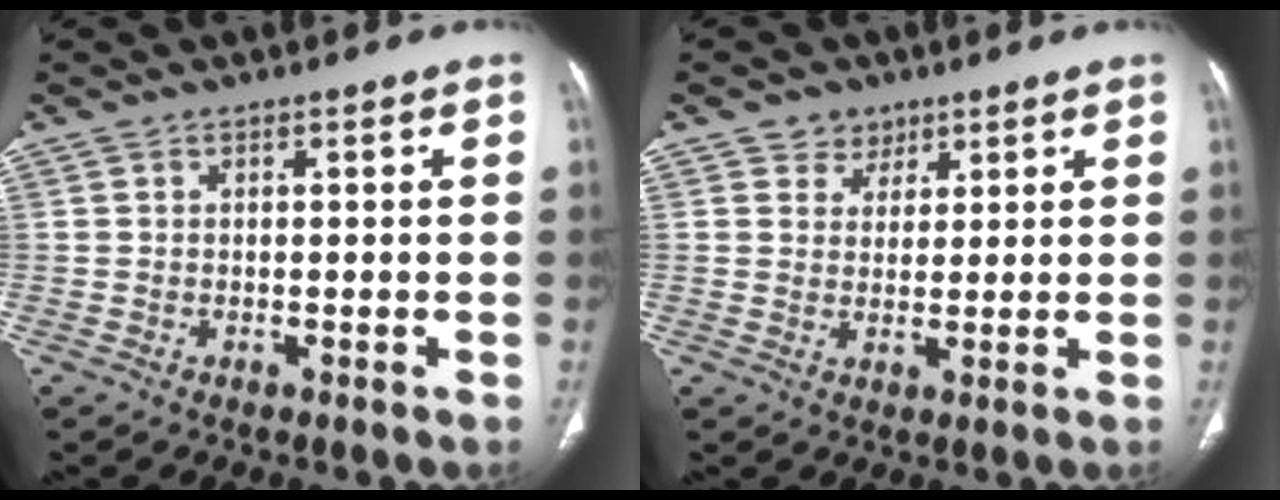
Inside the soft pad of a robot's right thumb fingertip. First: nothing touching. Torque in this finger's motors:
{"motor_torque": [-0.04, -0.04, 0.07, -0.11, 0.04]}